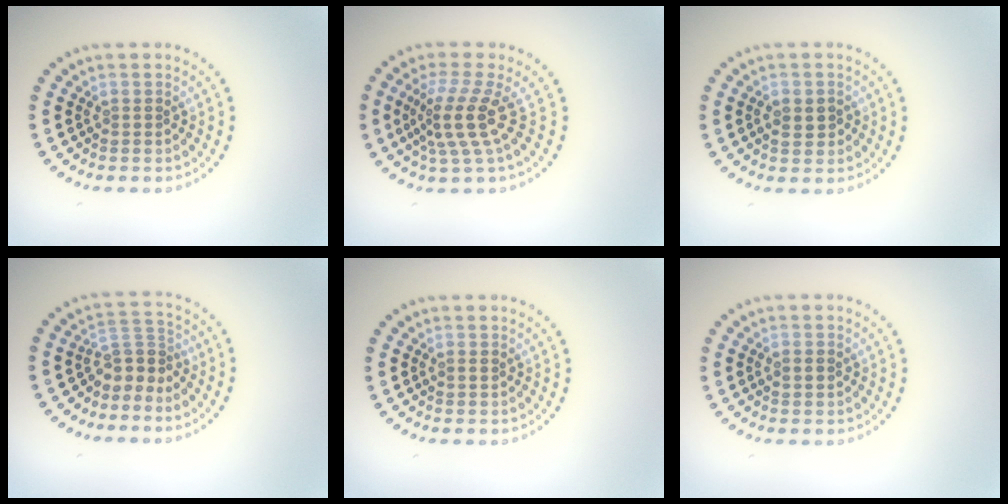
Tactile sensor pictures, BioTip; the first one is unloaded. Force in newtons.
{"total": 4.0, "press": 2.8, "slide": 2.8}
{"total": 2.2, "press": 2.2, "slide": 0.1}
{"total": 2.8, "press": 1.9, "slide": 2.1}
{"total": 0.8, "press": 0.8, "slide": 0.1}
{"total": 1.6, "press": 1.6, "slide": 0.2}